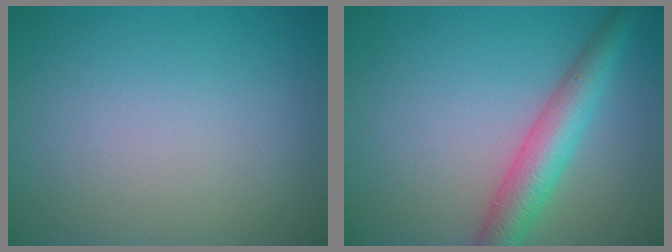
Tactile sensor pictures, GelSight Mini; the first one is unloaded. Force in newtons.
{"total": 4.9, "press": 4.9, "slide": 0.1}